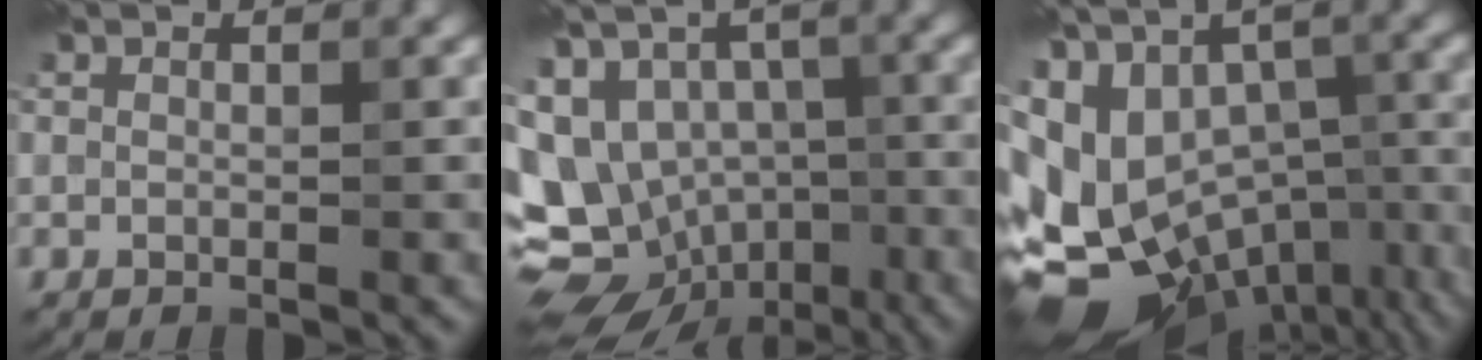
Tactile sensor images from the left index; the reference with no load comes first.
{"total": 11.5, "force": [-3.3, 9.0, 6.4], "torque": [-0.119, 0.000, -0.034]}
{"total": 14.4, "force": [-6.1, 10.1, 8.2], "torque": [-0.156, -0.011, -0.048]}